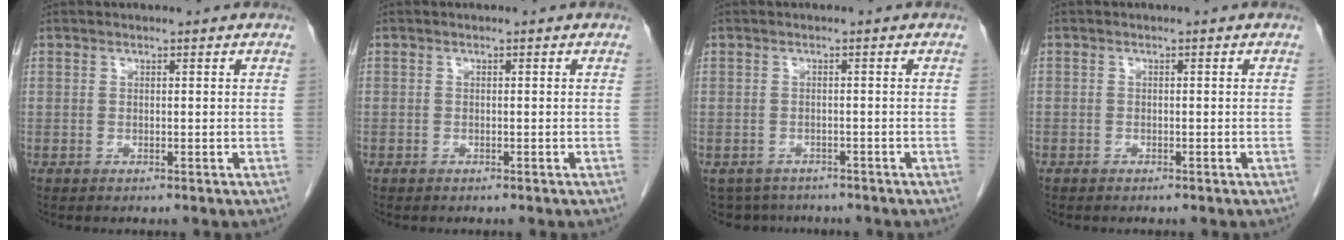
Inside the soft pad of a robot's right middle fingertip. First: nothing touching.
{"total": 0.0}
{"total": 5.5, "force": [-4.7, 2.8, 0.5], "torque": [-0.008, -0.004, -0.065]}
{"total": 0.7, "force": [-0.5, 0.5, 0.0], "torque": [-0.007, 0.003, -0.010]}